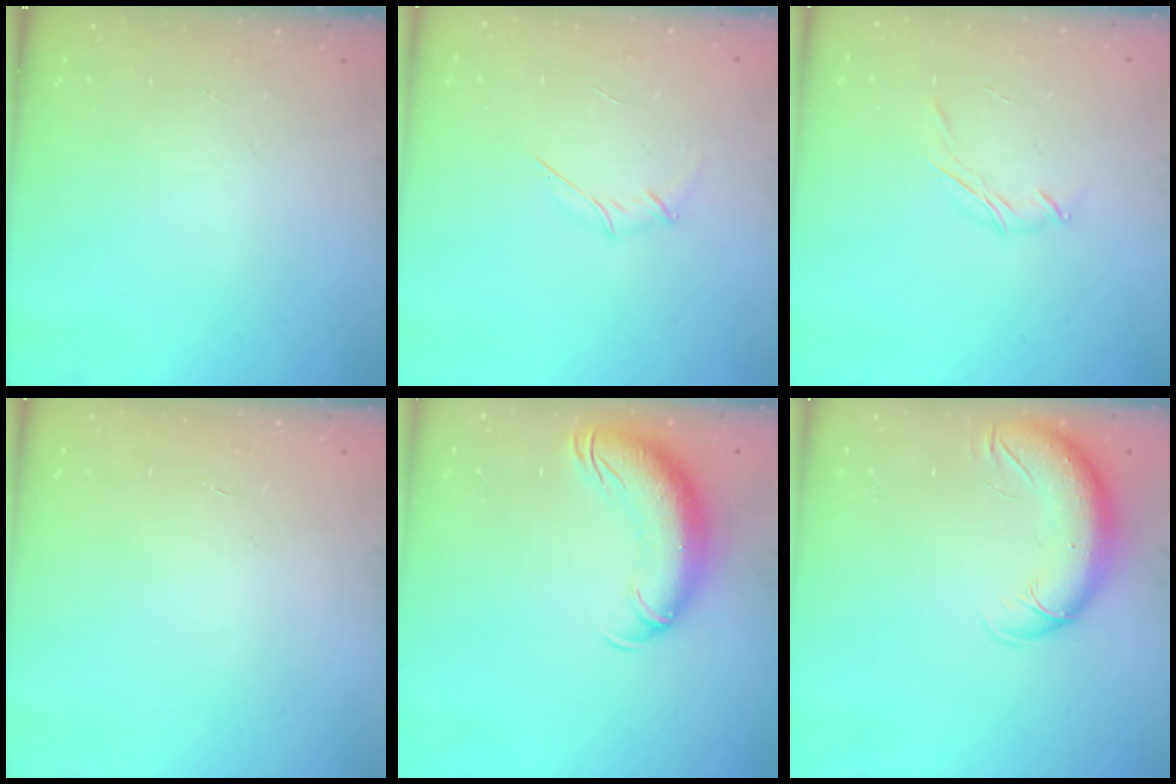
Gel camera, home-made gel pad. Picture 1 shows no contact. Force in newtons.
{"total": 3.2, "press": 3.0, "slide": 0.8}
{"total": 3.8, "press": 3.7, "slide": 0.8}
{"total": 0.0}
{"total": 14.6, "press": 14.3, "slide": 3.2}
{"total": 12.1, "press": 11.8, "slide": 2.5}